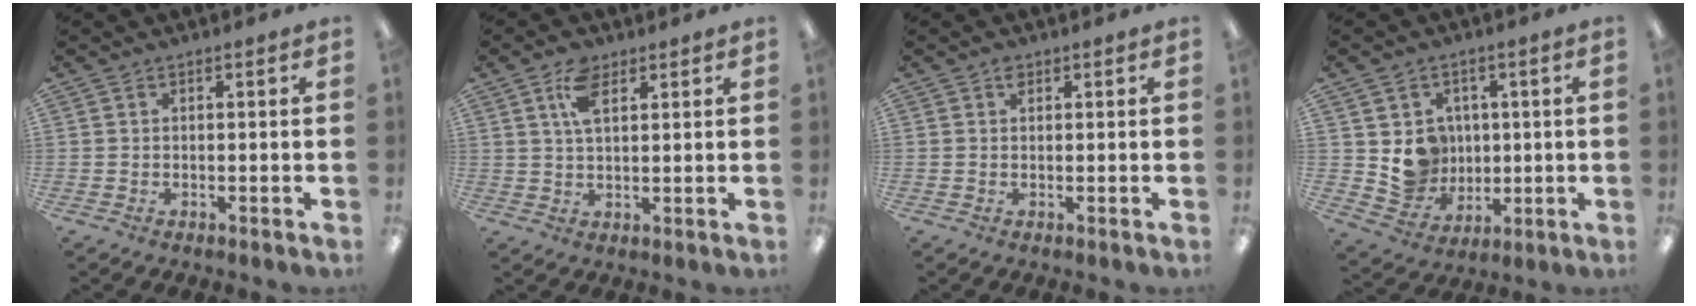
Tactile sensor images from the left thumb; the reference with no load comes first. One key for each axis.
{"total": 6.8, "fx": 3.6, "fy": 3.5, "fz": 4.6, "tx": -0.094, "ty": 0.005, "tz": 0.064}
{"total": 1.4, "fx": 0.8, "fy": 0.8, "fz": 0.8, "tx": -0.010, "ty": -0.002, "tz": 0.012}
{"total": 8.4, "fx": 2.0, "fy": 8.0, "fz": 1.7, "tx": -0.022, "ty": -0.013, "tz": 0.049}